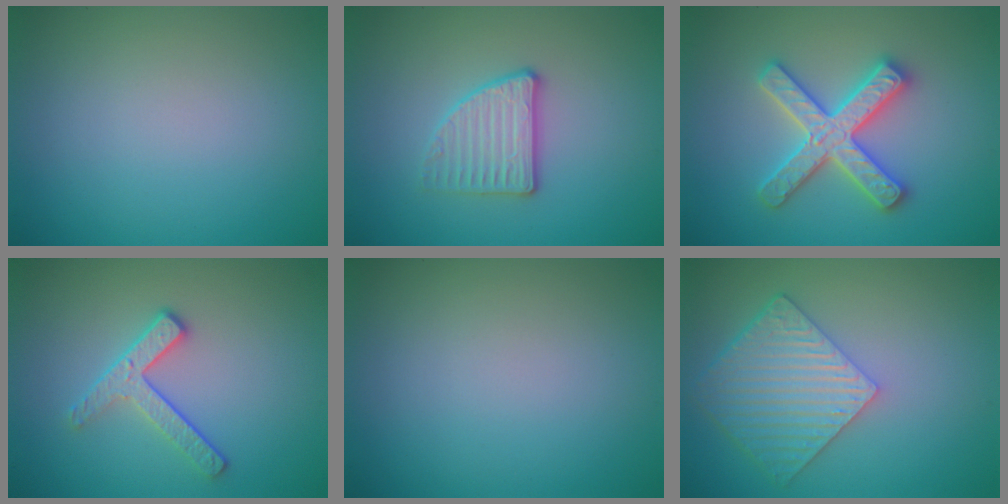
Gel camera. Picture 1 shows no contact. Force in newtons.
{"total": 2.8, "press": 2.7, "slide": 0.7}
{"total": 4.7, "press": 4.6, "slide": 0.7}
{"total": 2.8, "press": 2.4, "slide": 1.4}
{"total": 0.0}
{"total": 6.0, "press": 4.4, "slide": 4.1}